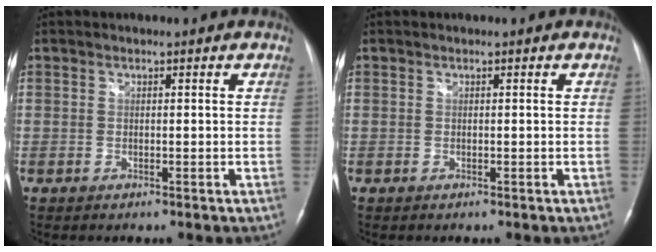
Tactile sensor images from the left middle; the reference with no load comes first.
{"total": 0.0}